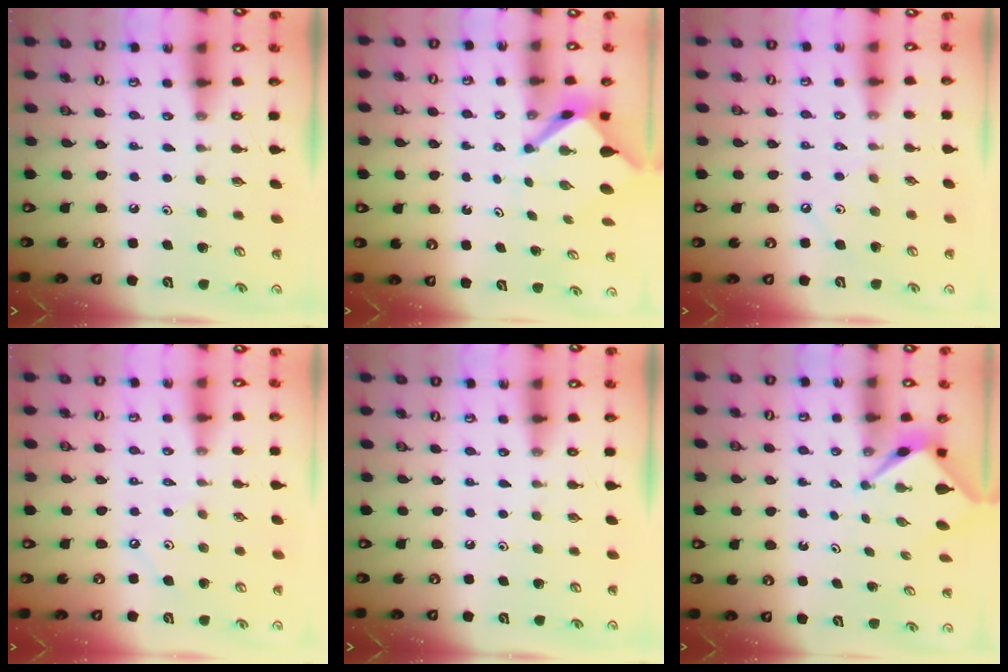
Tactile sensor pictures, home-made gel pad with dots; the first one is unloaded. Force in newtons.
{"total": 4.1, "press": 4.1, "slide": 0.4}
{"total": 1.8, "press": 1.8, "slide": 0.3}
{"total": 2.6, "press": 2.6, "slide": 0.2}
{"total": 0.0}
{"total": 2.5, "press": 2.5, "slide": 0.1}